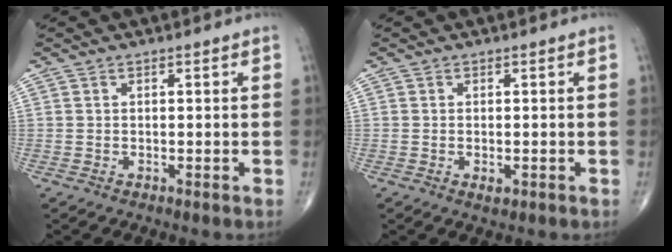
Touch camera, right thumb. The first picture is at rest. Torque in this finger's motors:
{"motor_torque": [-0.21, 0.03, 0.26, 0.32, -0.01]}